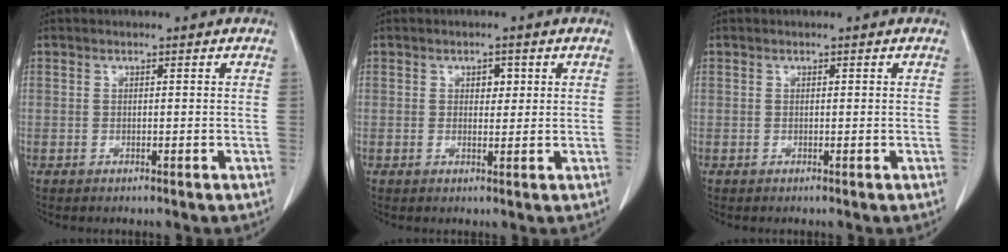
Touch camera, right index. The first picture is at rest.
{"total": 2.0, "force": [0.7, 1.3, 1.4], "torque": [-0.019, 0.003, 0.011]}
{"total": 0.0}